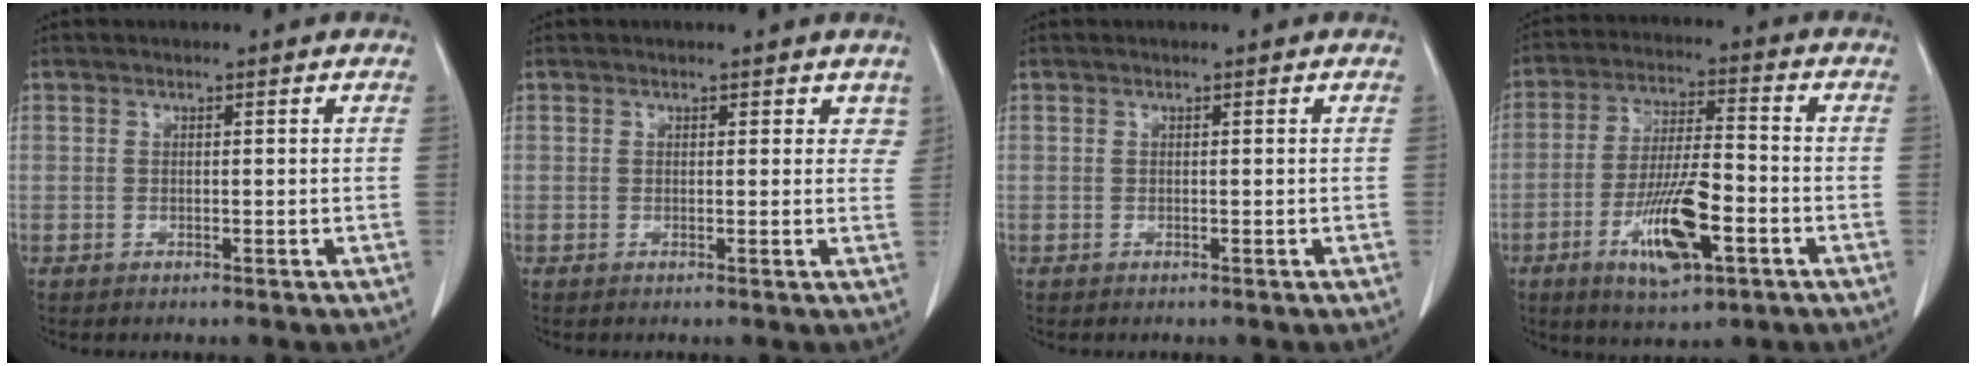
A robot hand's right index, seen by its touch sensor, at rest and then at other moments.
{"total": 2.4, "force": [1.8, 1.5, 0.8], "torque": [0.014, -0.001, 0.009]}
{"total": 0.0}
{"total": 12.0, "force": [-4.8, 3.0, 10.6], "torque": [-0.201, -0.007, -0.080]}